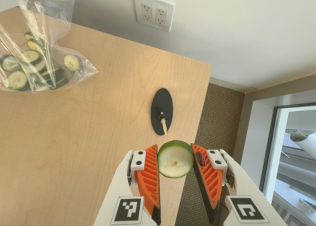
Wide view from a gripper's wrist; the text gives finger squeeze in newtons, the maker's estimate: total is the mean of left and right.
{"total": 8.9, "left": 9.1, "right": 8.7}